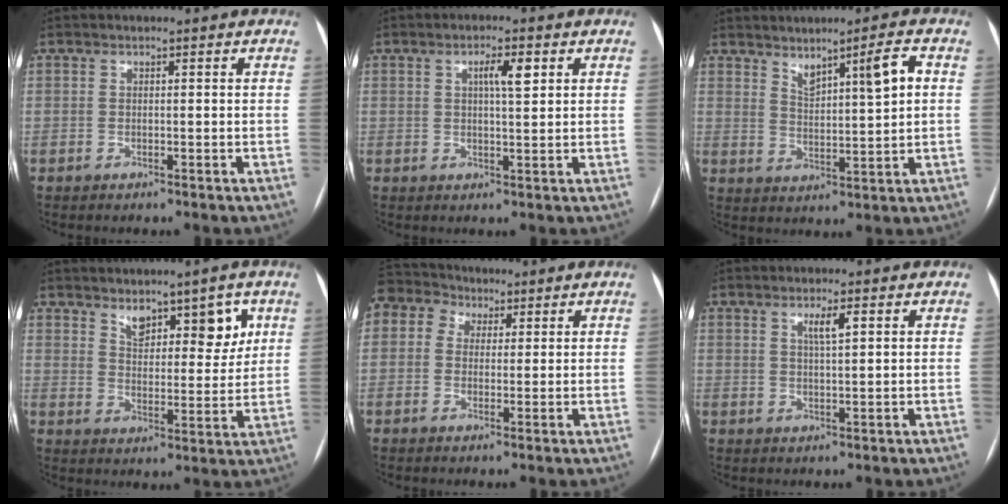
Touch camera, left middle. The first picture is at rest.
{"total": 3.7, "force": [1.4, 0.6, 3.4], "torque": [-0.057, 0.004, 0.021]}
{"total": 6.3, "force": [2.7, 0.4, 5.7], "torque": [-0.093, 0.003, 0.049]}
{"total": 8.2, "force": [5.0, 3.6, 5.4], "torque": [-0.059, -0.002, 0.078]}
{"total": 14.2, "force": [6.4, 11.4, 5.6], "torque": [-0.172, 0.082, 0.117]}
{"total": 2.7, "force": [1.2, 0.2, 2.5], "torque": [-0.045, 0.000, 0.020]}